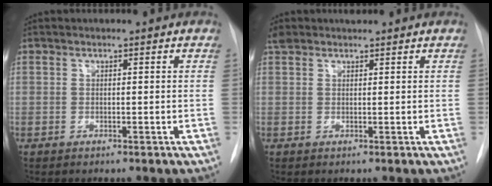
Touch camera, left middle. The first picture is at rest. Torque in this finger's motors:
{"motor_torque": [0.30, -0.27, -0.02, 0.02]}